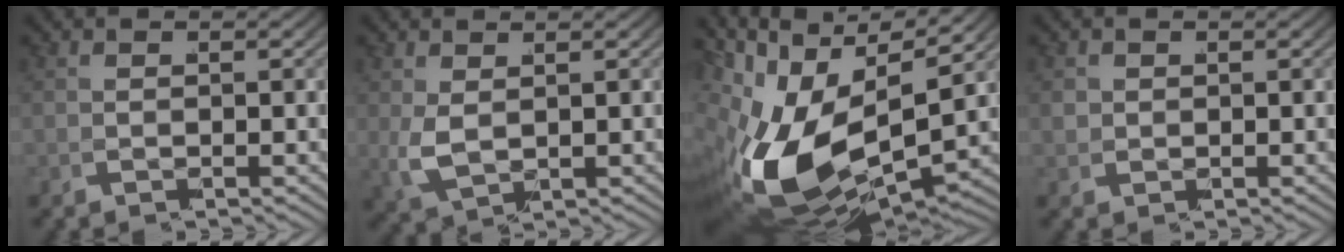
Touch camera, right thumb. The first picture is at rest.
{"total": 2.5, "force": [0.9, 1.3, 2.0], "torque": [-0.056, -0.011, 0.036]}
{"total": 14.8, "force": [-0.9, 8.7, 12.0], "torque": [-0.257, -0.057, 0.016]}
{"total": 1.8, "force": [0.7, 1.5, 0.7], "torque": [-0.019, -0.008, 0.020]}